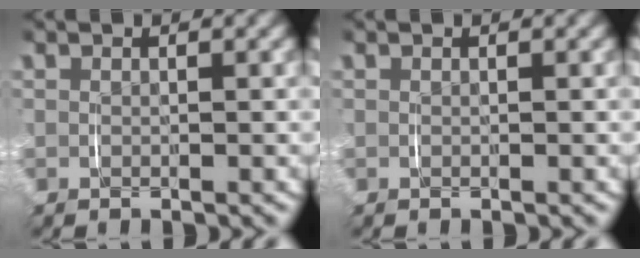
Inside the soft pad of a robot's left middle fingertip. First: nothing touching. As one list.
[{"total": 0.0}]